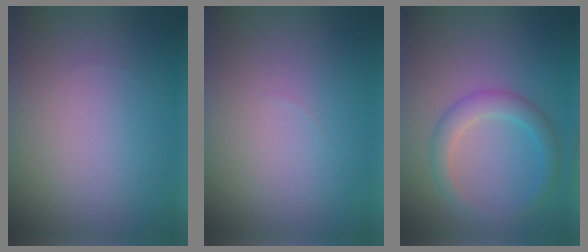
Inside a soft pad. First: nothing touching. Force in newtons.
{"total": 0.0}
{"total": 2.9, "press": 2.8, "slide": 0.2}